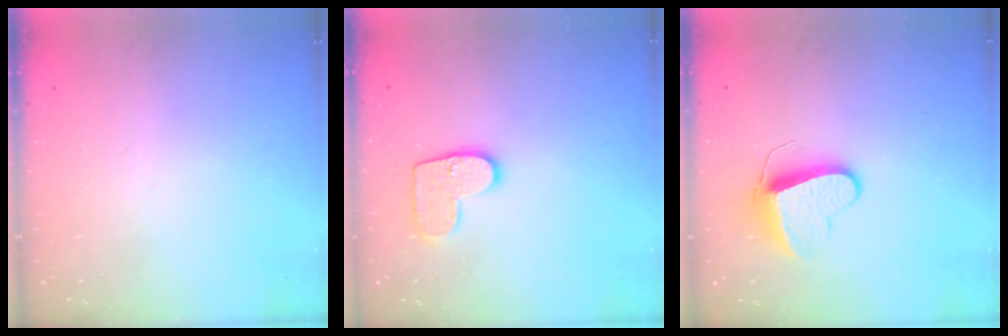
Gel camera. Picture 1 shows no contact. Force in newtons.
{"total": 10.0, "press": 10.0, "slide": 0.5}
{"total": 10.3, "press": 10.2, "slide": 0.9}